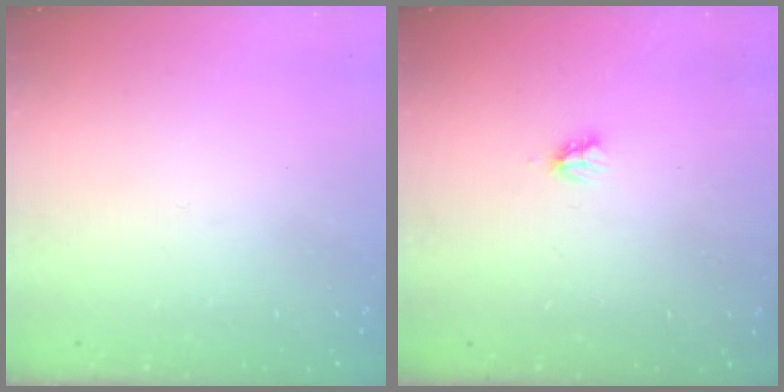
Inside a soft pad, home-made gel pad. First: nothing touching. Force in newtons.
{"total": 2.7, "press": 2.7, "slide": 0.2}